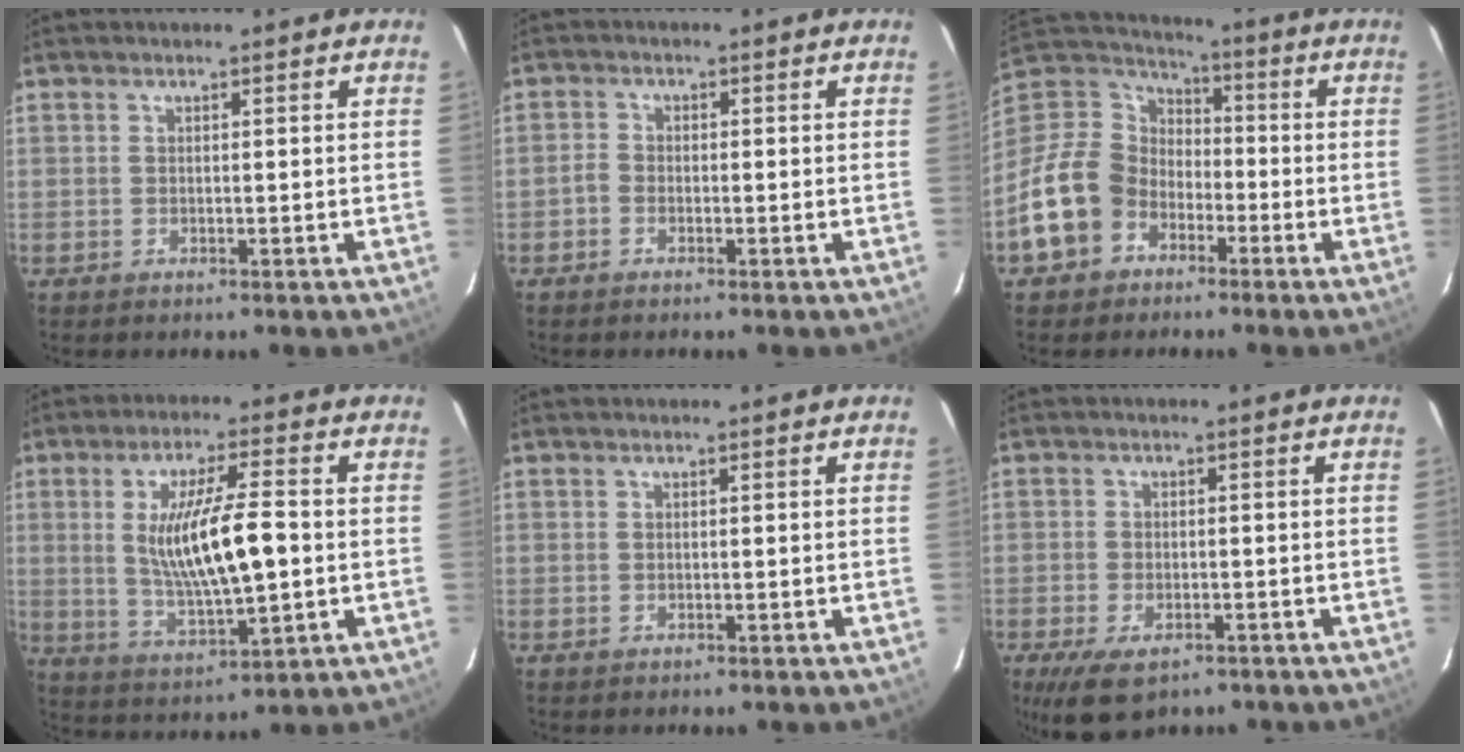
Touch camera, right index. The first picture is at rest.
{"total": 1.6, "force": [-1.2, 1.1, 0.4], "torque": [-0.007, 0.002, -0.026]}
{"total": 15.2, "force": [-7.1, 12.1, 5.7], "torque": [-0.148, 0.028, -0.121]}
{"total": 13.3, "force": [0.1, 3.1, 13.0], "torque": [-0.238, -0.011, 0.016]}
{"total": 0.0}
{"total": 8.0, "force": [-5.0, 4.0, 4.8], "torque": [-0.111, -0.026, -0.082]}